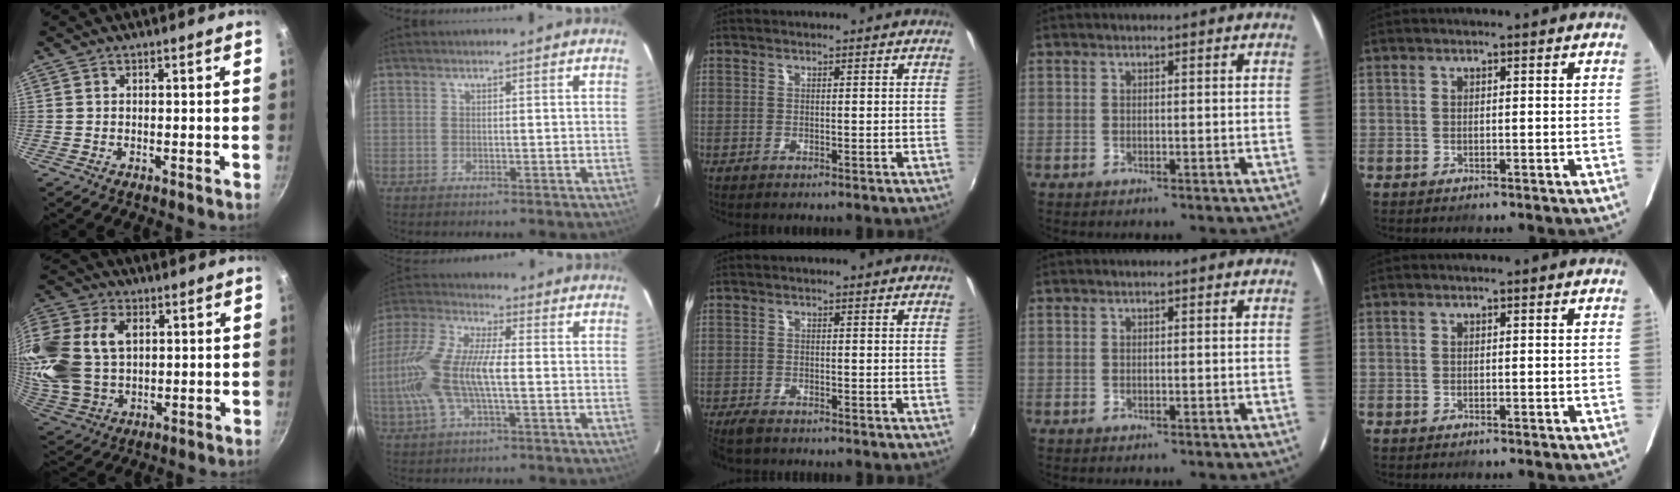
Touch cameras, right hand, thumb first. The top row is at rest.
{"thumb": {"total": 22.8, "force": [5.3, 16.4, 14.9], "torque": [-0.348, 0.018, 0.107]}, "index": {"total": 14.6, "force": [-1.6, 4.8, 13.7], "torque": [-0.287, 0.005, -0.035]}, "middle": {"total": 4.0, "force": [-3.5, 1.0, 1.6], "torque": [-0.042, -0.020, -0.069]}}